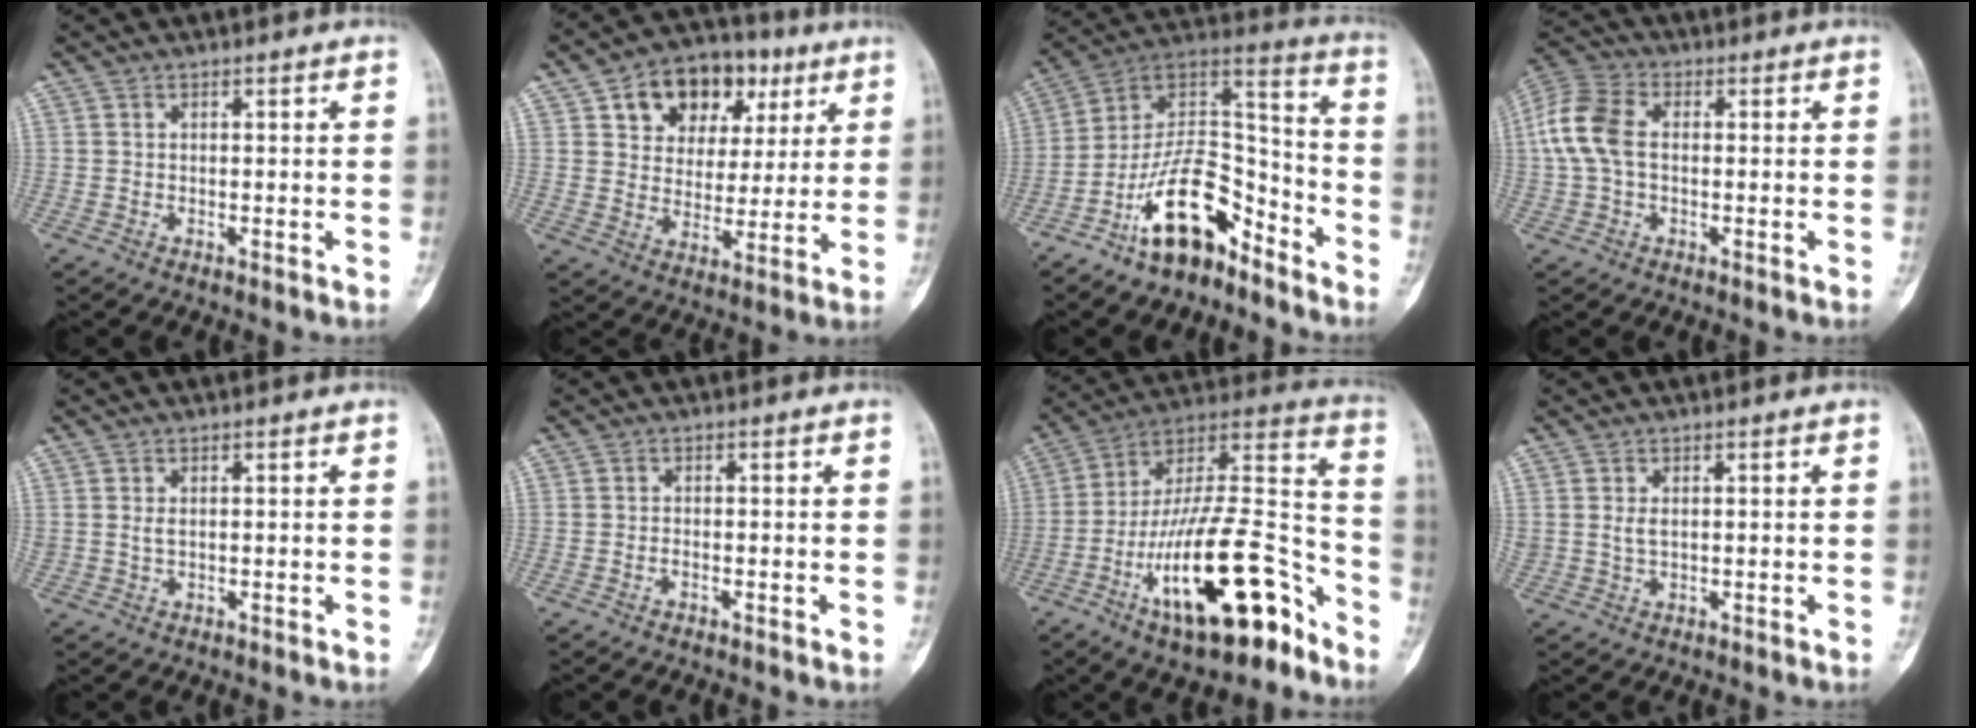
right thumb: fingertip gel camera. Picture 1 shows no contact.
{"total": 16.0, "force": [7.1, 11.4, 8.7], "torque": [-0.082, -0.002, 0.112]}
{"total": 17.5, "force": [-10.7, 8.6, 10.9], "torque": [-0.157, 0.111, -0.192]}
{"total": 9.5, "force": [0.3, 6.3, 7.1], "torque": [-0.157, 0.026, -0.002]}
{"total": 1.3, "force": [0.4, 0.8, 1.0], "torque": [-0.013, 0.000, 0.010]}
{"total": 0.9, "force": [-0.5, 0.4, 0.6], "torque": [-0.012, 0.005, -0.009]}
{"total": 25.9, "force": [-13.3, 9.4, 20.1], "torque": [-0.317, 0.089, -0.220]}
{"total": 1.9, "force": [0.5, 1.2, 1.4], "torque": [-0.022, -0.001, 0.014]}